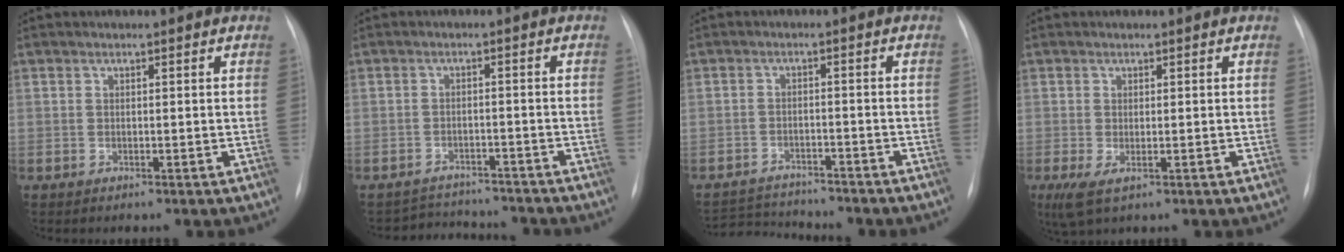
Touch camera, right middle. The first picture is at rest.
{"total": 7.3, "force": [-7.1, 1.5, 0.3], "torque": [-0.005, 0.015, -0.095]}
{"total": 7.7, "force": [-7.5, 0.8, 1.4], "torque": [-0.023, 0.000, -0.114]}
{"total": 3.4, "force": [-1.1, 1.5, 2.8], "torque": [-0.058, -0.010, -0.012]}